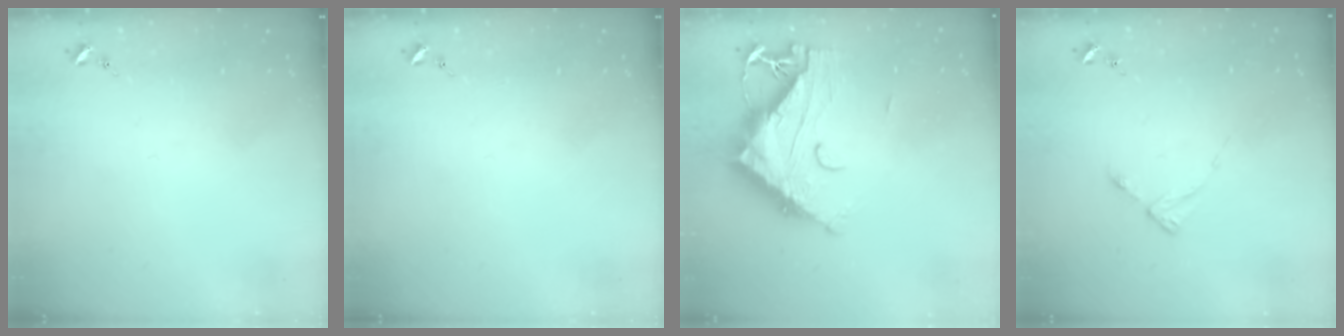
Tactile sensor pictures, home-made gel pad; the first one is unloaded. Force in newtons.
{"total": 0.0}
{"total": 17.4, "press": 17.3, "slide": 1.6}
{"total": 2.7, "press": 2.7, "slide": 0.4}